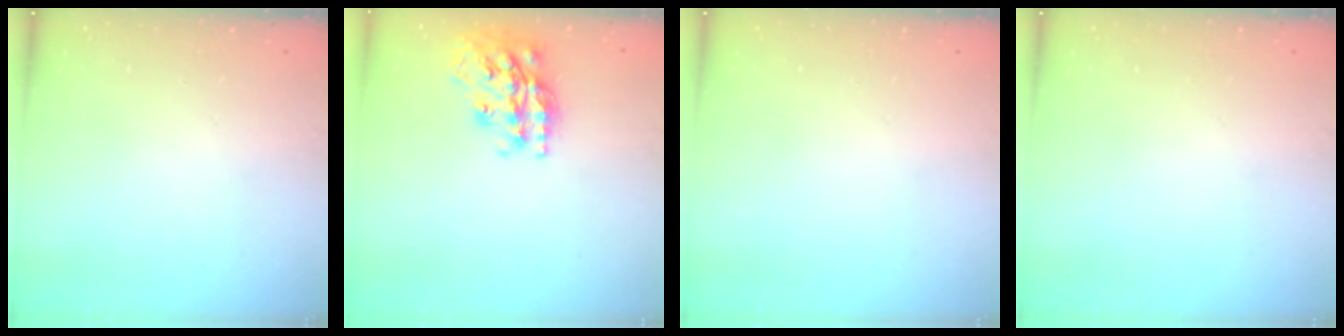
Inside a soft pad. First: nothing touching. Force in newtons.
{"total": 19.6, "press": 19.6, "slide": 1.4}
{"total": 0.0}
{"total": 0.0}